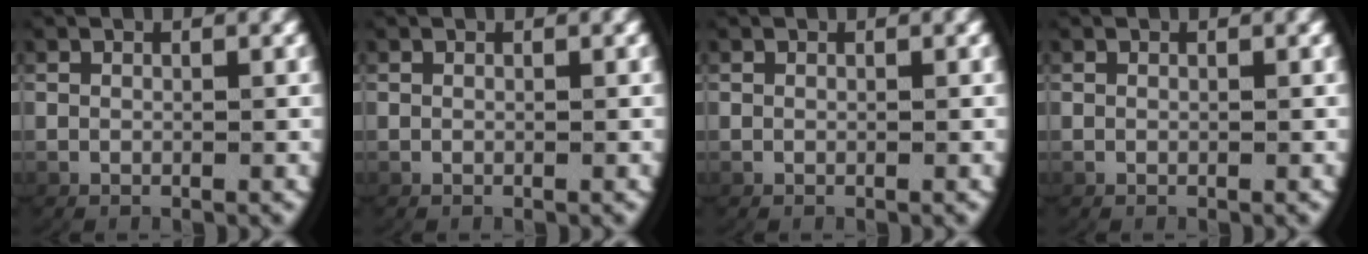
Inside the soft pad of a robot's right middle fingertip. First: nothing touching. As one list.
[{"total": 0.0}, {"total": 0.0}, {"total": 0.0}]